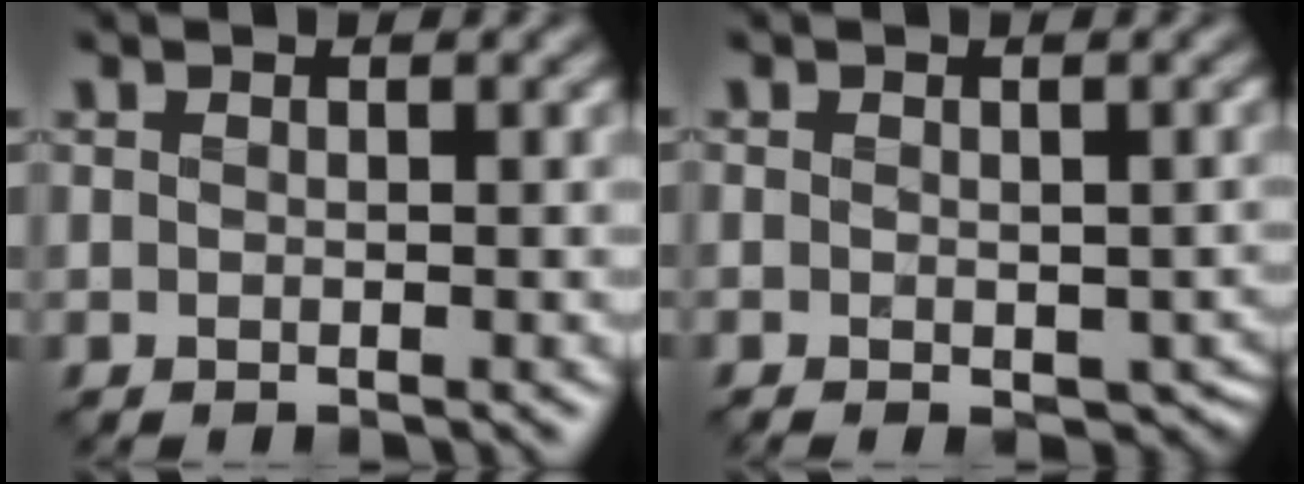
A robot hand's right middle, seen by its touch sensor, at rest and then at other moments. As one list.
[{"total": 4.6, "force": [-1.3, 2.6, 3.5], "torque": [-0.049, -0.024, -0.009]}]